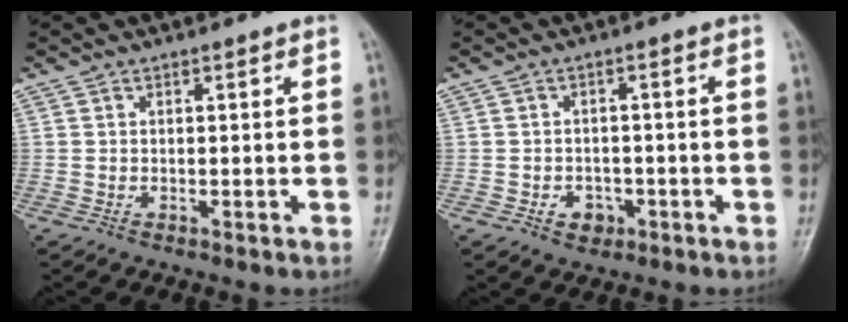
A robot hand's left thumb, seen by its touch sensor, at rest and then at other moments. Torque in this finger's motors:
{"motor_torque": [-0.02, 0.03, 0.03, 0.02, 0.00]}